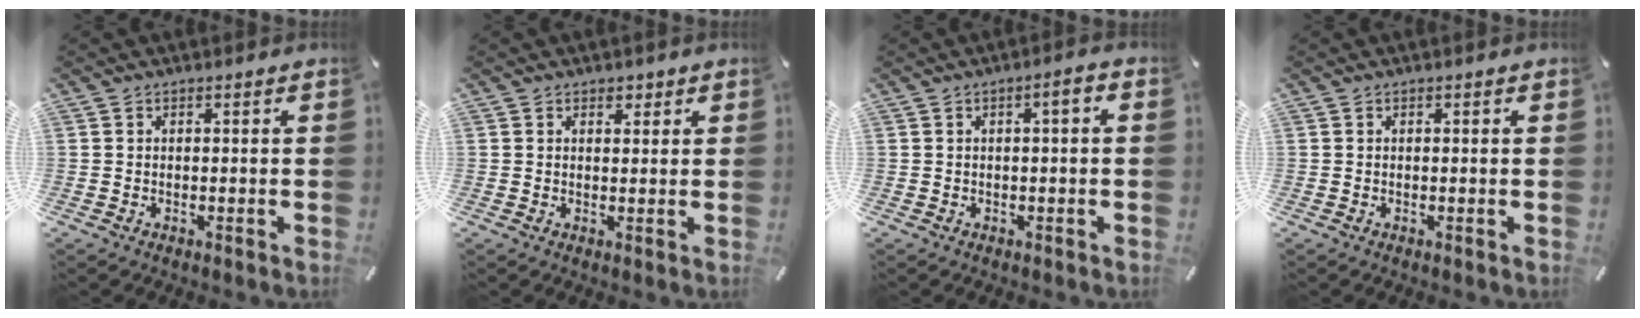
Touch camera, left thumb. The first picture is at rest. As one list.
[{"total": 1.7, "force": [1.0, 1.3, 0.5], "torque": [0.004, -0.003, 0.014]}, {"total": 2.7, "force": [-0.2, 0.7, 2.6], "torque": [-0.048, 0.008, -0.006]}, {"total": 0.0}]